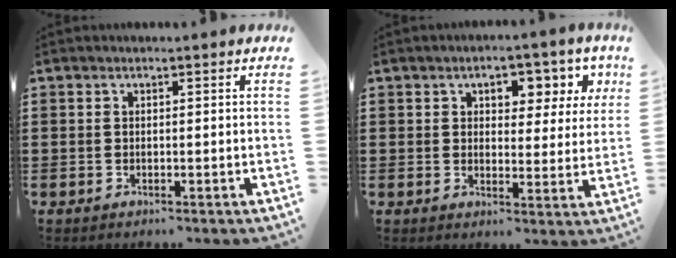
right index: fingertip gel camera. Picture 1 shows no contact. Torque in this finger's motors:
{"motor_torque": [0.76, 0.22, 0.20, 0.09]}